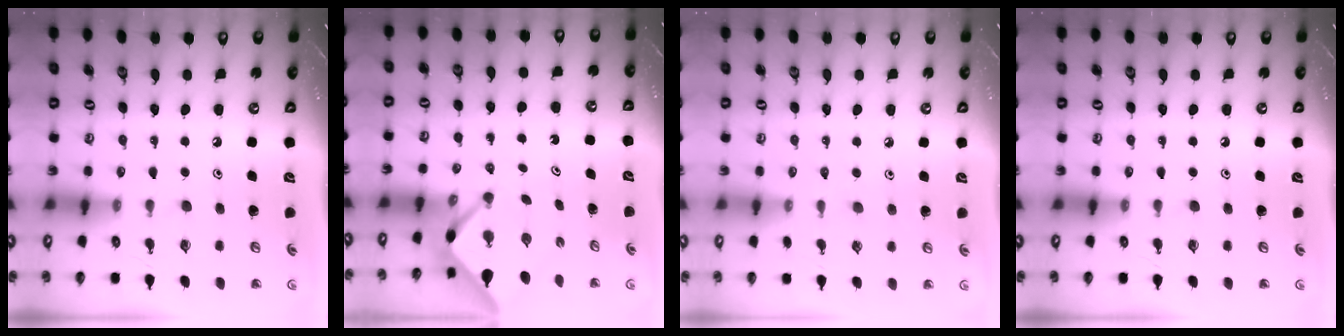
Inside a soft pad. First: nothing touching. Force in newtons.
{"total": 2.4, "press": 2.4, "slide": 0.3}
{"total": 2.6, "press": 2.5, "slide": 0.6}
{"total": 0.0}